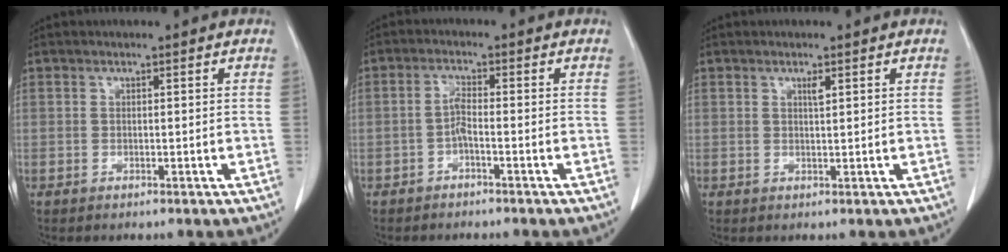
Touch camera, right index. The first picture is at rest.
{"total": 2.2, "force": [-1.0, 0.2, 1.9], "torque": [-0.038, 0.002, -0.022]}
{"total": 1.0, "force": [0.6, 0.1, 0.9], "torque": [-0.018, -0.003, 0.010]}